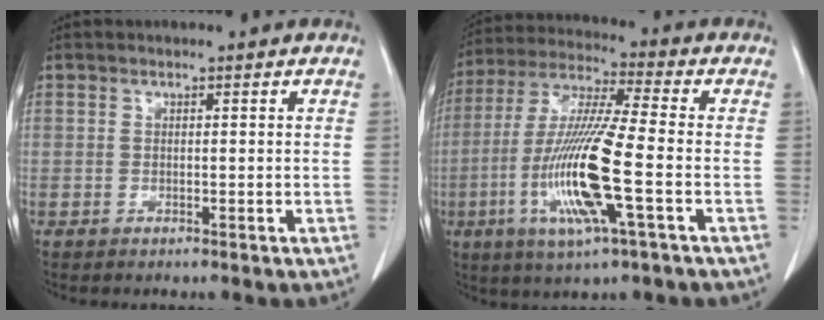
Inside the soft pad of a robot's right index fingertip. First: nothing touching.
{"total": 15.3, "force": [-4.1, 0.7, 14.7], "torque": [-0.307, -0.015, -0.080]}